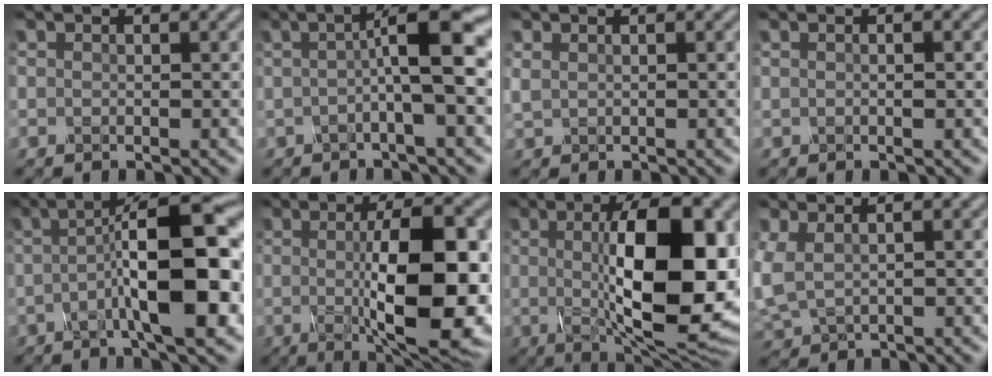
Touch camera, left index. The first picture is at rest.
{"total": 5.8, "force": [0.3, 1.0, 5.7], "torque": [-0.087, 0.013, -0.003]}
{"total": 0.9, "force": [0.5, 0.4, 0.5], "torque": [-0.017, 0.001, 0.014]}
{"total": 1.0, "force": [0.1, 0.3, 1.0], "torque": [-0.012, -0.006, 0.002]}
{"total": 11.1, "force": [-1.0, 2.7, 10.7], "torque": [-0.143, 0.017, -0.025]}
{"total": 12.4, "force": [-0.4, 3.6, 11.8], "torque": [-0.168, -0.010, -0.003]}
{"total": 13.6, "force": [0.4, 4.3, 12.9], "torque": [-0.176, -0.003, 0.003]}
{"total": 3.7, "force": [0.7, 2.2, 2.9], "torque": [-0.087, 0.001, 0.020]}